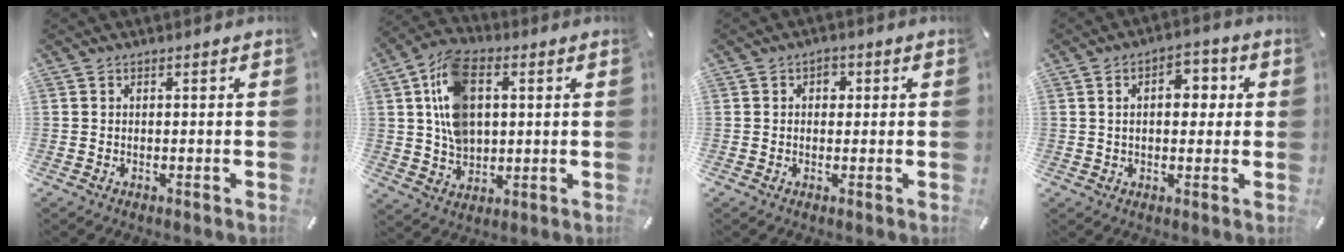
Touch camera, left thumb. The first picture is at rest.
{"total": 13.6, "force": [3.0, 9.6, 9.2], "torque": [-0.191, 0.012, 0.056]}
{"total": 2.4, "force": [0.3, 2.0, 1.2], "torque": [-0.003, -0.001, -0.004]}
{"total": 7.2, "force": [1.1, 4.8, 5.2], "torque": [-0.069, 0.001, 0.007]}